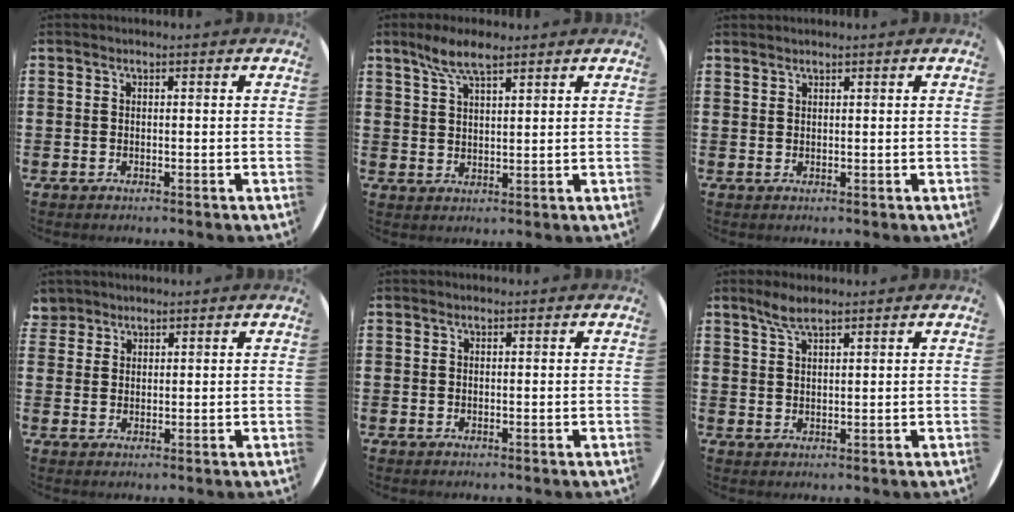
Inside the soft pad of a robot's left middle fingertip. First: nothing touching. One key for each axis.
{"total": 5.6, "fx": 4.2, "fy": 1.4, "fz": 3.5, "tx": -0.078, "ty": 0.002, "tz": 0.074}
{"total": 0.8, "fx": 0.8, "fy": 0.0, "fz": -0.2, "tx": 0.004, "ty": 0.003, "tz": 0.015}
{"total": 2.6, "fx": 2.4, "fy": 1.2, "fz": 0.1, "tx": 0.001, "ty": 0.001, "tz": 0.046}
{"total": 0.0}
{"total": 3.1, "fx": 2.5, "fy": 0.6, "fz": 1.8, "tx": -0.038, "ty": 0.005, "tz": 0.045}